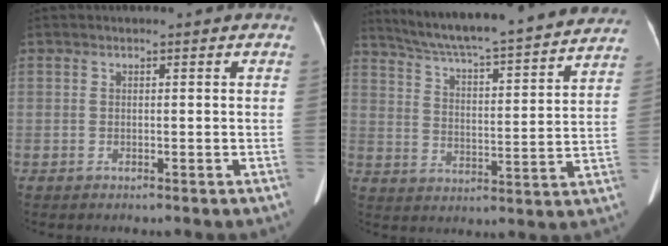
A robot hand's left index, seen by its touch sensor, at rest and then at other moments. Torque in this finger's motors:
{"motor_torque": [0.80, -1.34, 0.22, 0.07]}